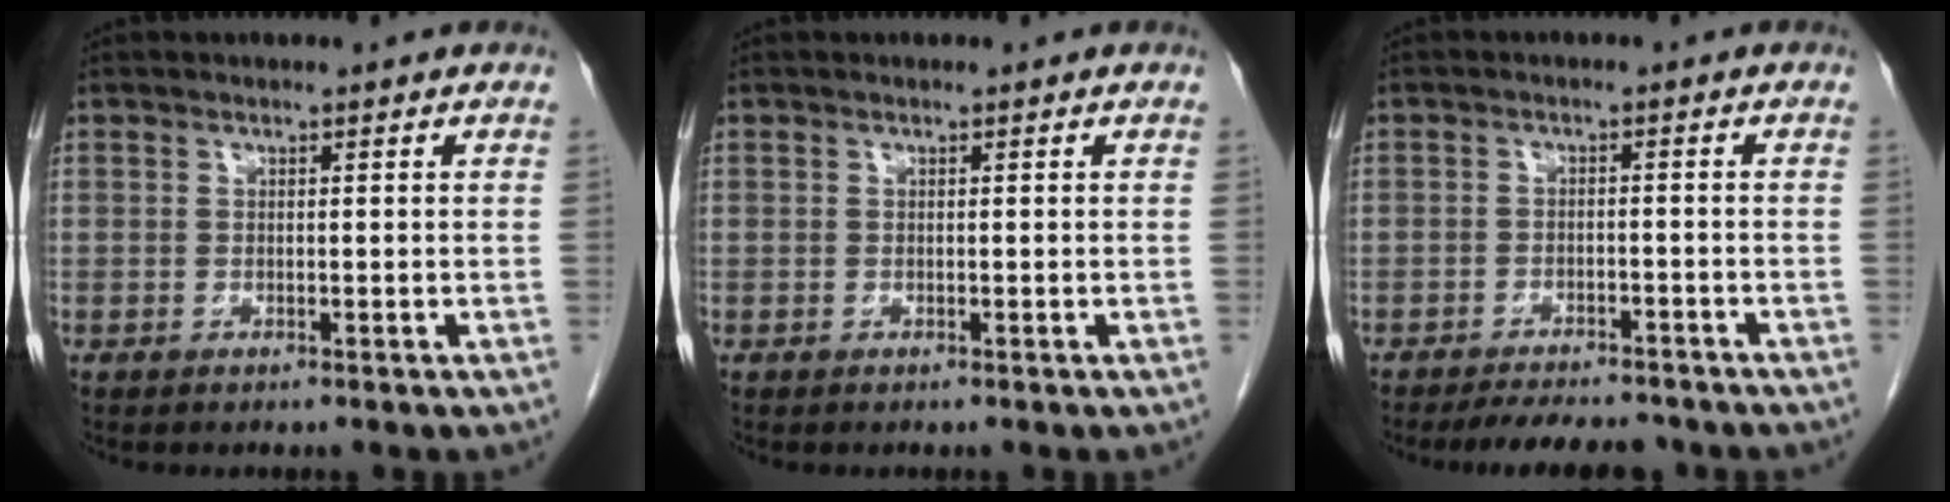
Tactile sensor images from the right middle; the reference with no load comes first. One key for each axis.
{"total": 0.0}
{"total": 8.1, "fx": -7.3, "fy": 2.1, "fz": 2.8, "tx": -0.035, "ty": -0.004, "tz": -0.102}